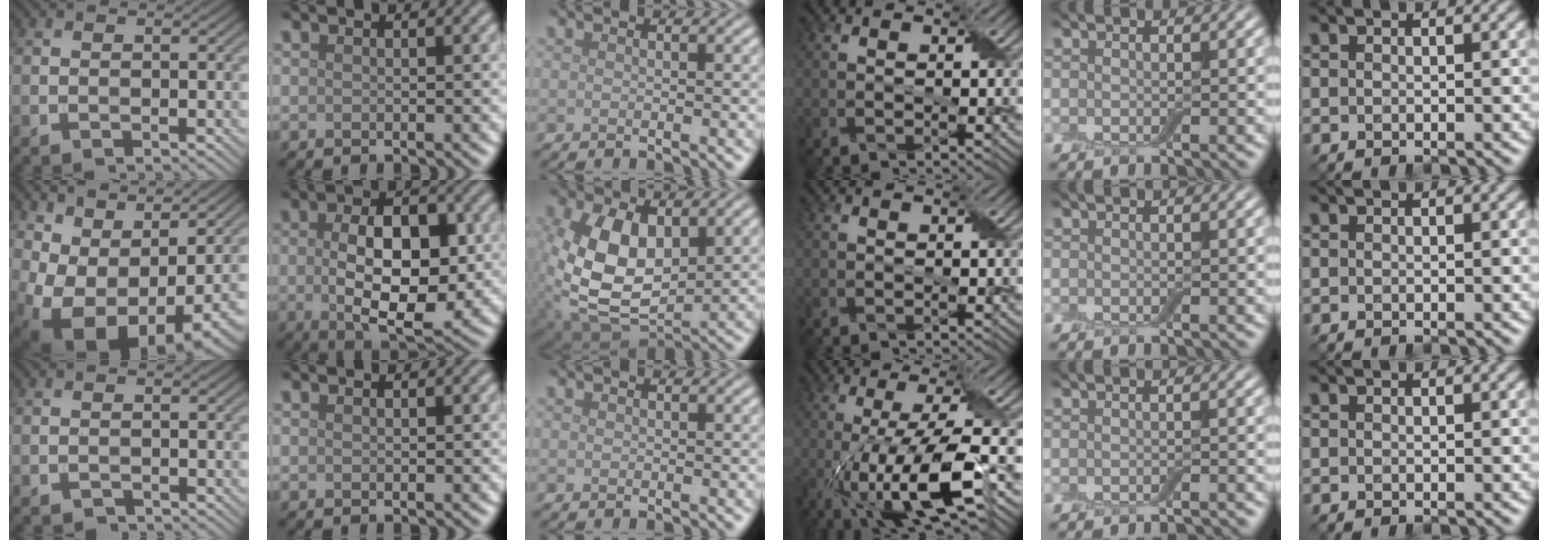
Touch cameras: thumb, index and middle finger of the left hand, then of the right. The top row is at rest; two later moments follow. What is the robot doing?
{"motion": "peel", "object": "aluminum foil"}